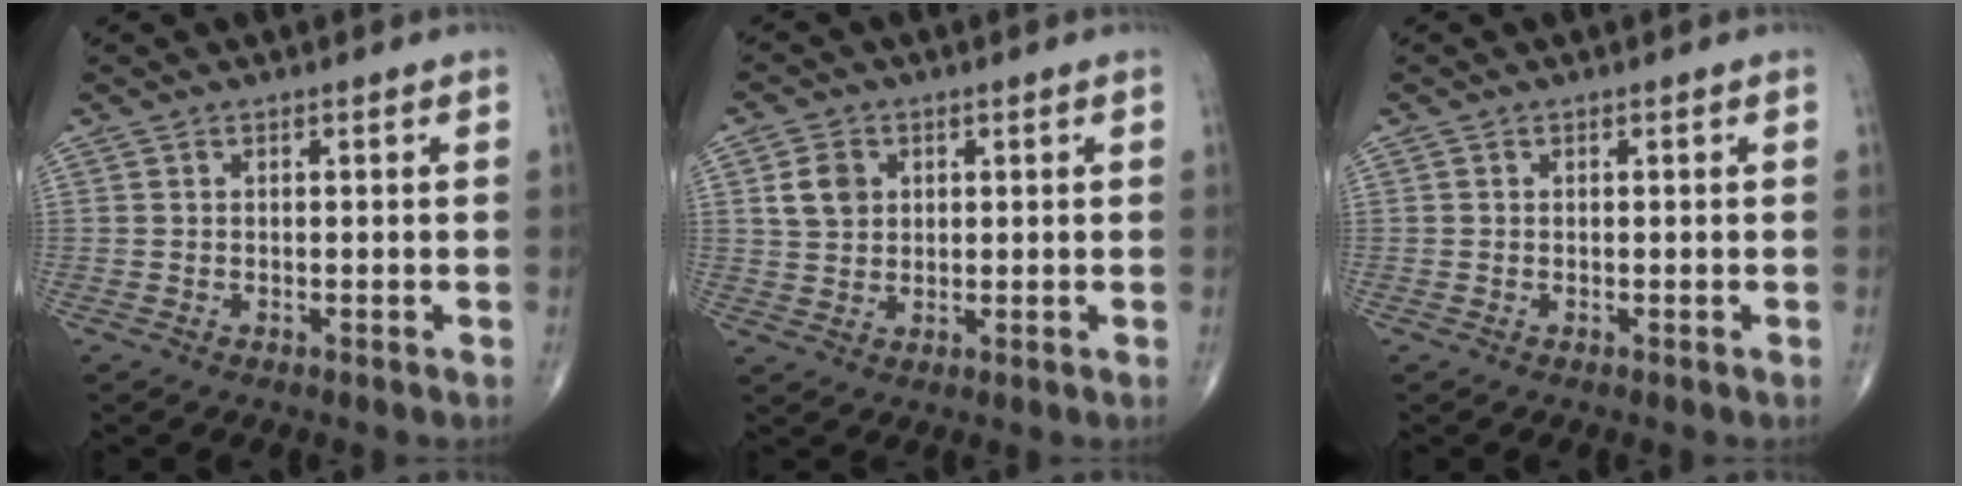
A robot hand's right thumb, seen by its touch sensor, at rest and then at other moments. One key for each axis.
{"total": 5.2, "fx": 1.6, "fy": 4.1, "fz": 2.8, "tx": -0.037, "ty": -0.005, "tz": 0.029}
{"total": 0.0}